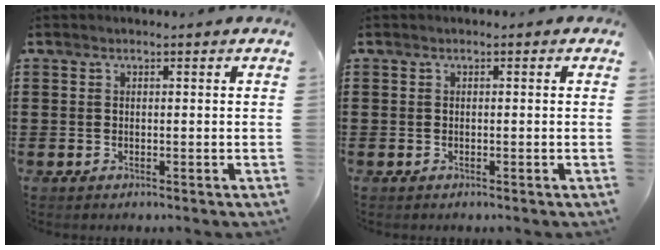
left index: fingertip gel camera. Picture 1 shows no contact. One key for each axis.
{"total": 0.0}